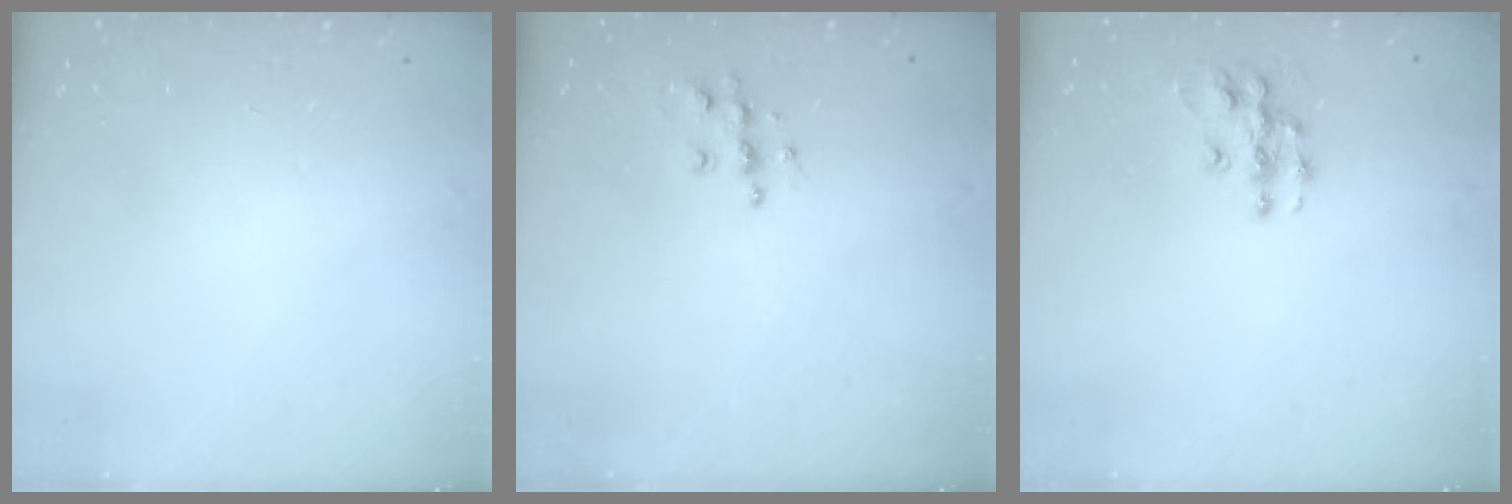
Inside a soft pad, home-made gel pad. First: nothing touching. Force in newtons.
{"total": 6.3, "press": 6.3, "slide": 0.3}
{"total": 9.2, "press": 9.2, "slide": 0.5}